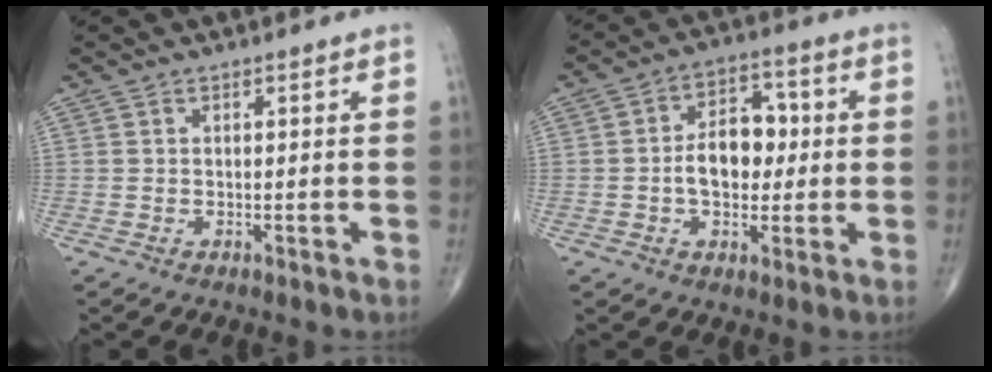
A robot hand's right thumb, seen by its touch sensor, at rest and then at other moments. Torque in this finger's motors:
{"motor_torque": [1.06, 1.33, 0.80, -0.10, 0.06]}